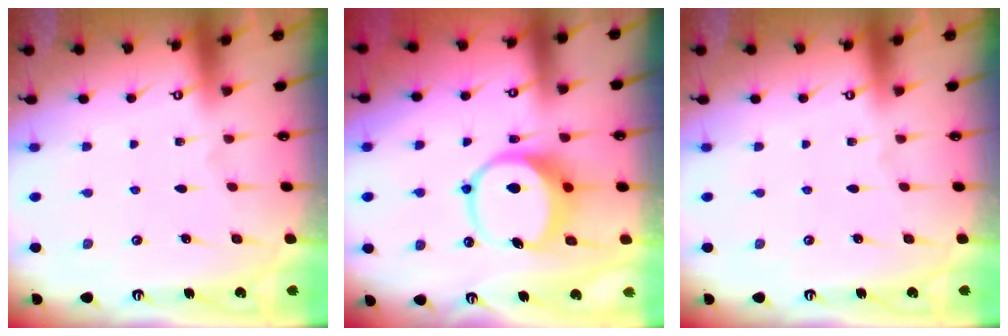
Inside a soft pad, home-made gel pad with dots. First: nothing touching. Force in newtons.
{"total": 8.9, "press": 8.7, "slide": 1.6}
{"total": 0.0}